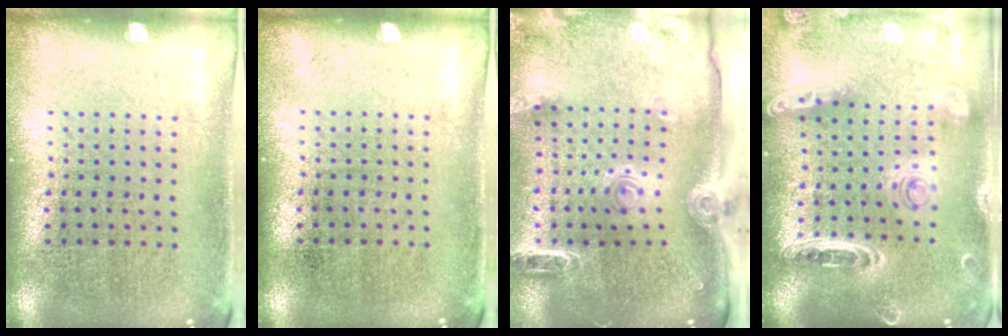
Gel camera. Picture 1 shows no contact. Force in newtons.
{"total": 0.0}
{"total": 2.5, "press": 2.0, "slide": 1.5}
{"total": 1.7, "press": 1.7, "slide": 0.3}